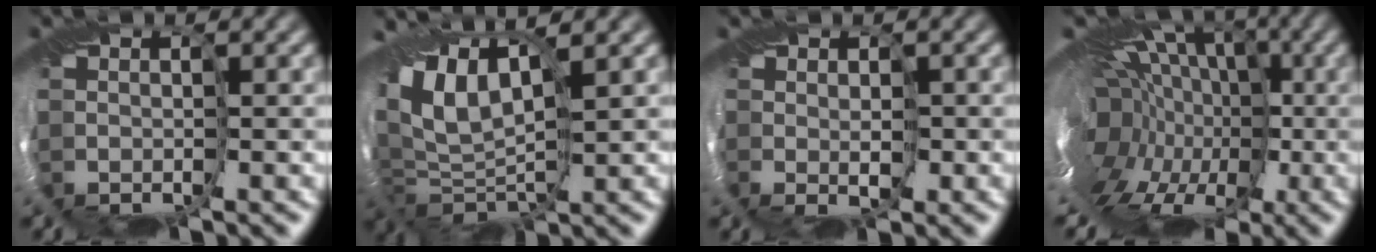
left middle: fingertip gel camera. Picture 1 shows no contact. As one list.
[{"total": 9.0, "force": [1.9, 4.6, 7.5], "torque": [-0.169, 0.002, 0.030]}, {"total": 0.0}, {"total": 17.3, "force": [-3.6, 12.9, 11.0], "torque": [-0.145, -0.019, -0.084]}]